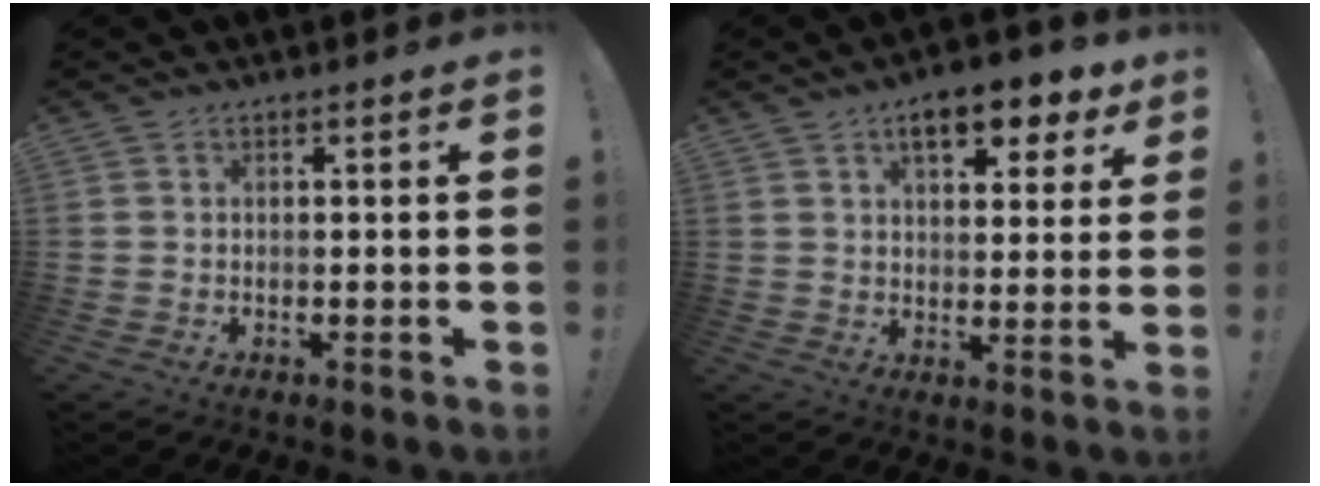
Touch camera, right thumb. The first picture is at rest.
{"total": 10.5, "force": [6.3, 4.4, 7.1], "torque": [-0.090, -0.034, 0.106]}